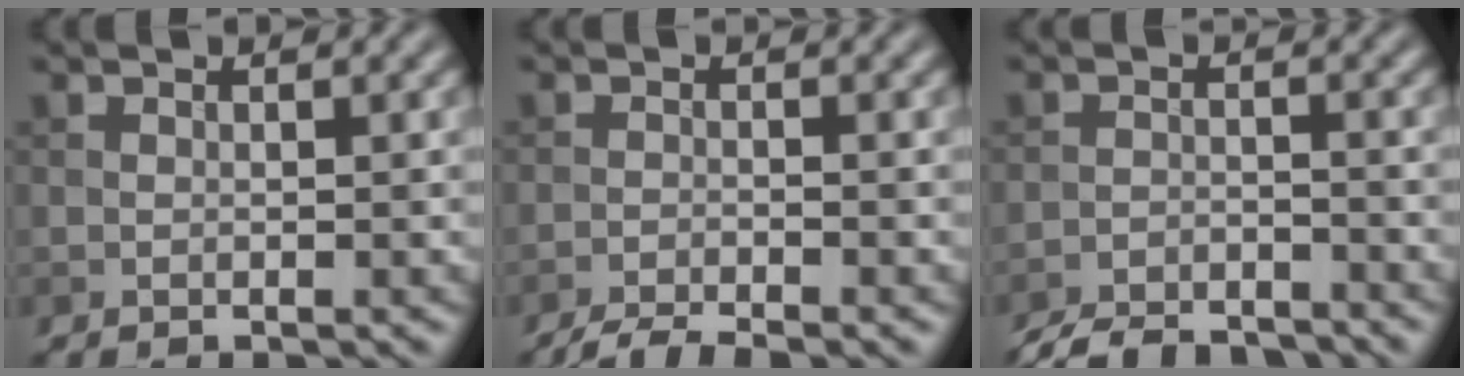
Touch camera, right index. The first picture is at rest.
{"total": 3.4, "force": [-2.9, 0.3, 1.6], "torque": [-0.029, -0.001, -0.060]}
{"total": 5.3, "force": [-5.1, 1.0, 1.3], "torque": [-0.022, -0.010, -0.093]}